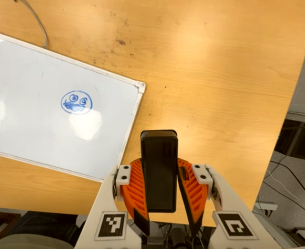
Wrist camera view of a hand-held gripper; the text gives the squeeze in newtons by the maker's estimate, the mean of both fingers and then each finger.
{"total": 9.9, "left": 8.1, "right": 11.7}